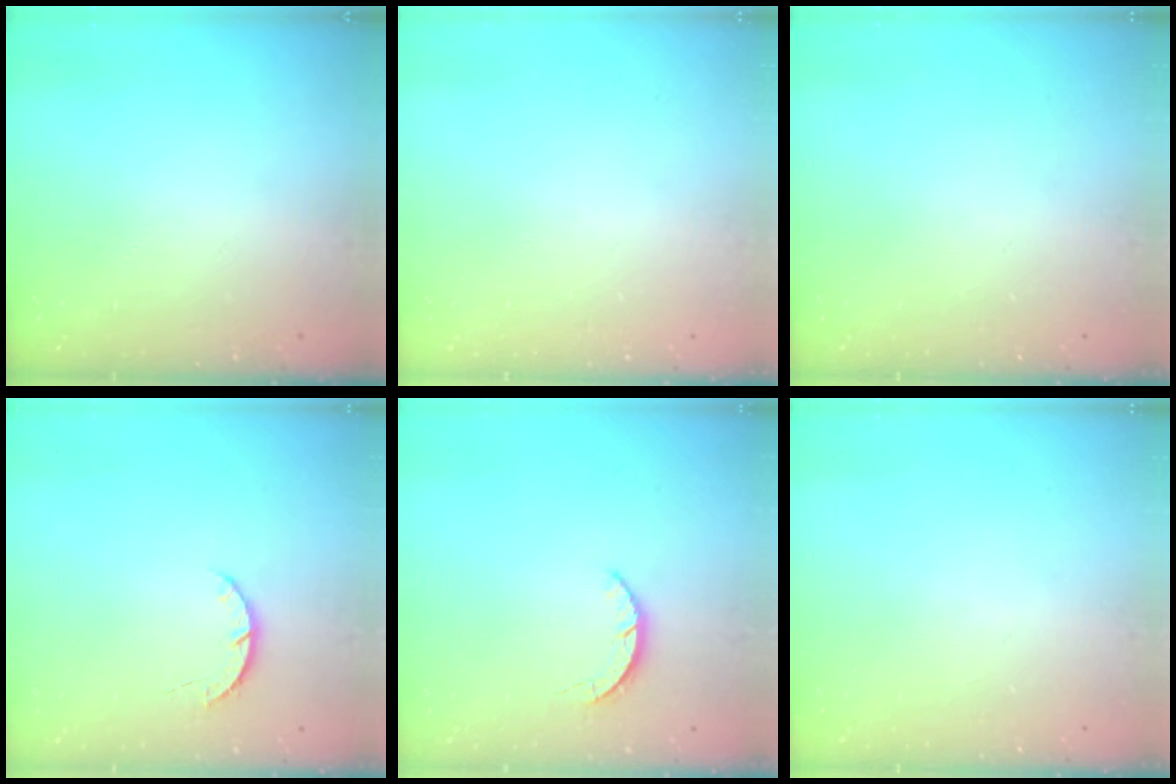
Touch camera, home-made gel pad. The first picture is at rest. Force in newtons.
{"total": 0.0}
{"total": 0.0}
{"total": 3.9, "press": 3.9, "slide": 0.4}
{"total": 2.2, "press": 2.2, "slide": 0.4}
{"total": 0.0}